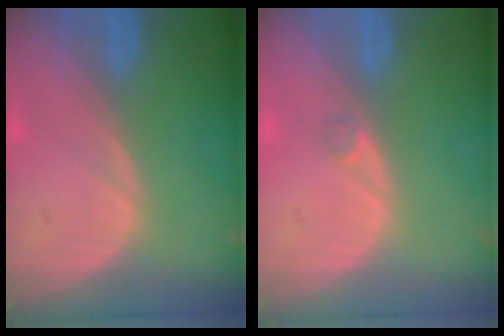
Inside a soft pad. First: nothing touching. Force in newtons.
{"total": 0.9, "press": 0.8, "slide": 0.5}